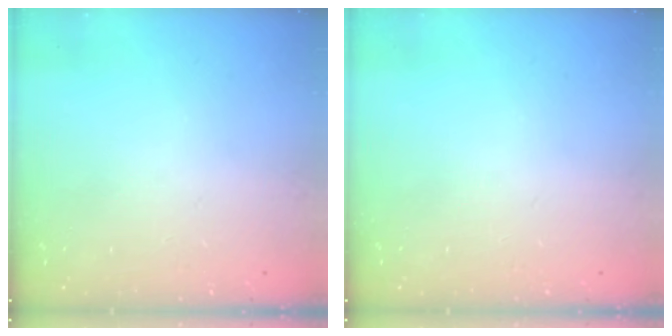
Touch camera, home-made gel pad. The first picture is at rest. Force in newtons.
{"total": 0.0}